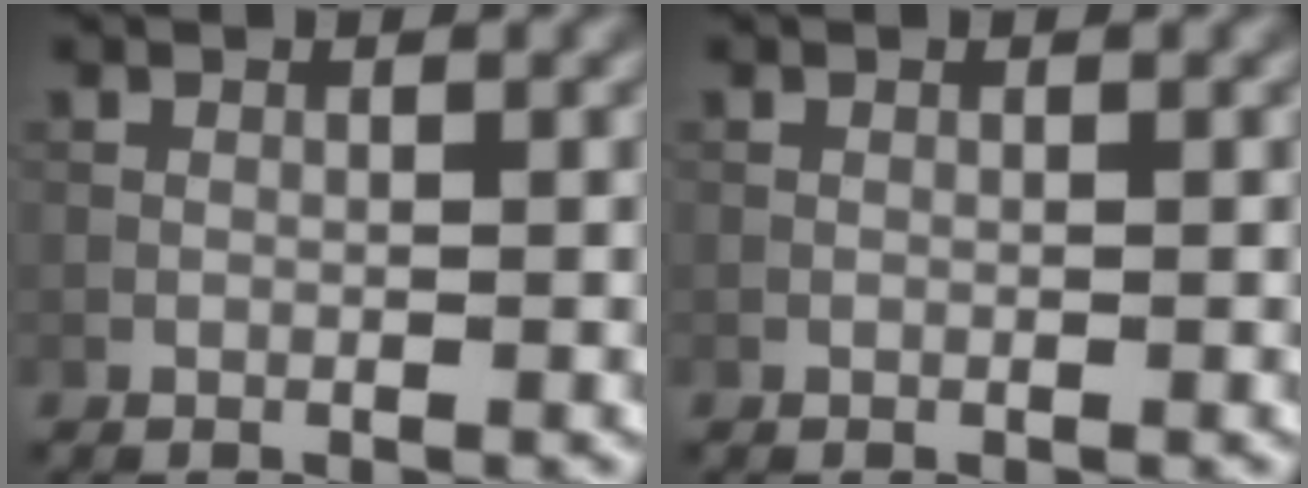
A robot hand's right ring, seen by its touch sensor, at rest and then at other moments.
{"total": 0.0}